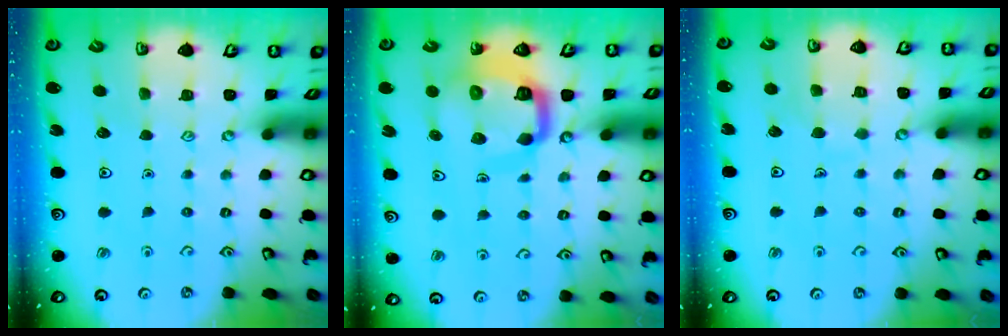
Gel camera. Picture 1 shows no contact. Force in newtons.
{"total": 13.0, "press": 13.0, "slide": 1.3}
{"total": 4.9, "press": 4.9, "slide": 0.3}